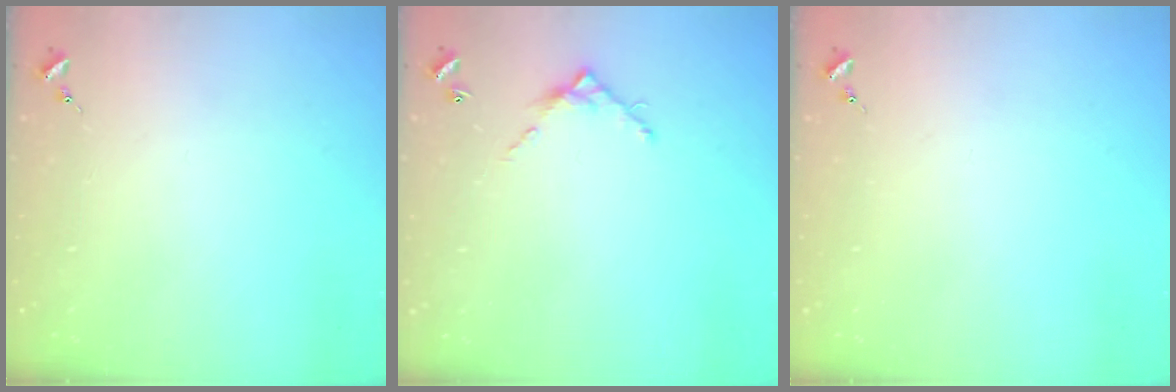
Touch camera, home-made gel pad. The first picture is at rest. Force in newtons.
{"total": 7.0, "press": 7.0, "slide": 0.2}
{"total": 0.0}